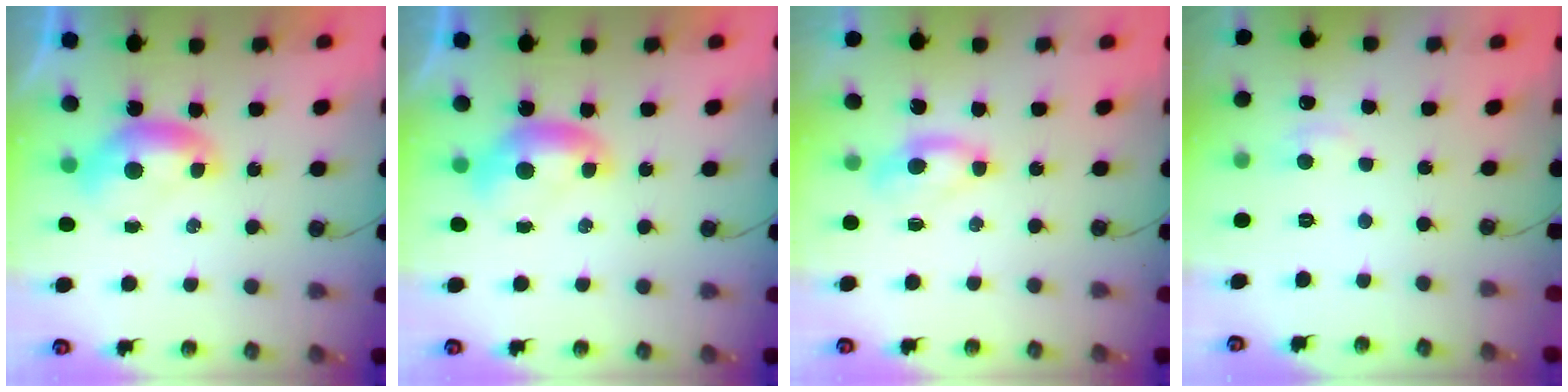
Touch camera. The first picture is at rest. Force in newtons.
{"total": 0.0}
{"total": 1.2, "press": 1.1, "slide": 0.5}
{"total": 2.4, "press": 2.3, "slide": 0.5}